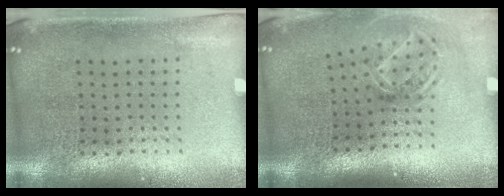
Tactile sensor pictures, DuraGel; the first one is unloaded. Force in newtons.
{"total": 2.0, "press": 1.3, "slide": 1.4}